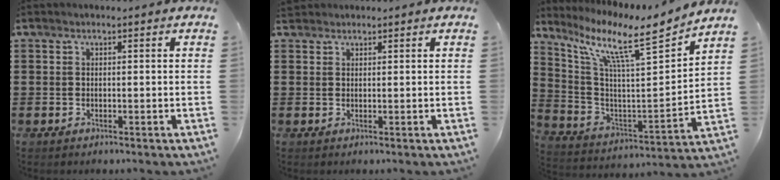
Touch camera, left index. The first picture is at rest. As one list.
[{"total": 1.4, "force": [1.3, 0.5, 0.1], "torque": [-0.006, 0.004, 0.026]}, {"total": 10.6, "force": [7.8, 1.2, 7.1], "torque": [-0.163, -0.055, 0.119]}]